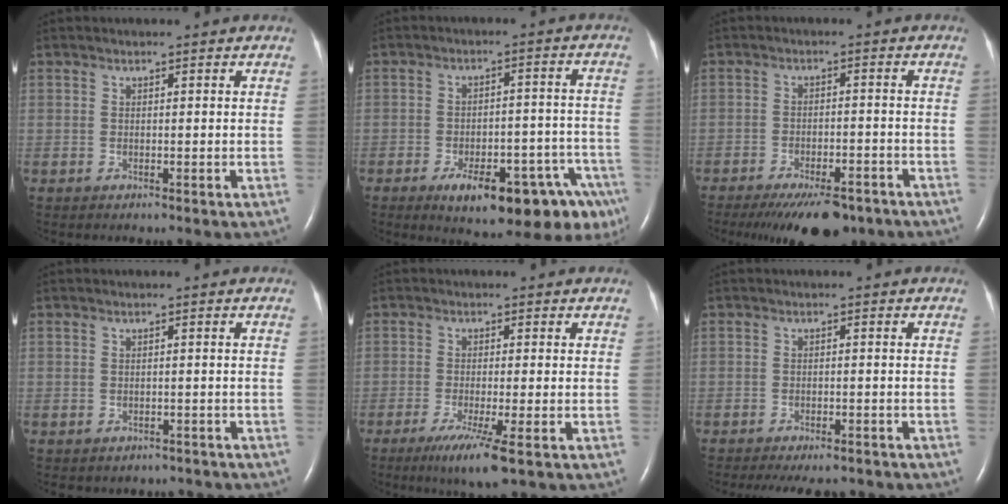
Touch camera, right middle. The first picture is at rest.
{"total": 17.7, "force": [-11.2, 6.0, 12.3], "torque": [-0.086, 0.032, -0.146]}
{"total": 11.2, "force": [-8.5, 3.7, 6.3], "torque": [-0.092, -0.009, -0.127]}
{"total": 3.5, "force": [-3.0, 1.8, 0.2], "torque": [-0.007, 0.012, -0.035]}
{"total": 6.1, "force": [-3.3, -0.2, 5.1], "torque": [-0.095, -0.022, -0.058]}
{"total": 9.2, "force": [-8.1, 2.5, 3.6], "torque": [-0.051, -0.010, -0.102]}